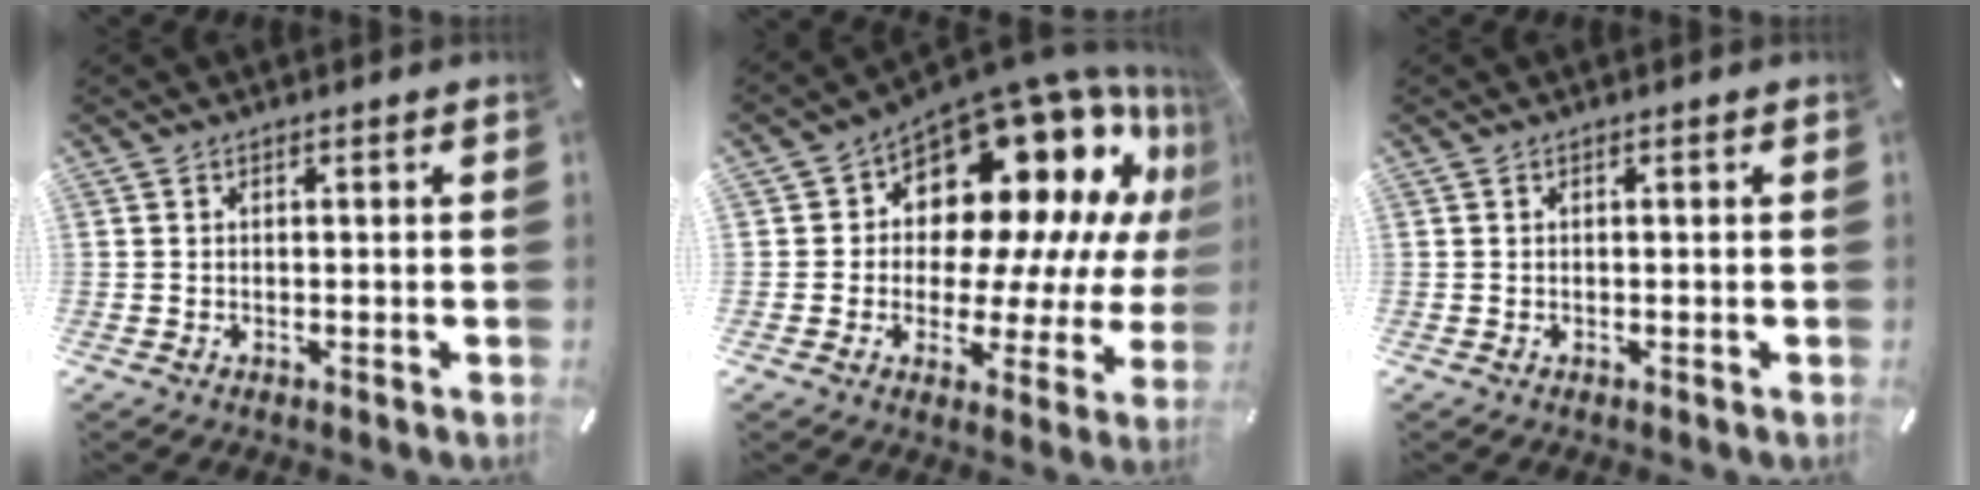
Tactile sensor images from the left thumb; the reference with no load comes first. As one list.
[{"total": 20.4, "force": [11.2, 11.6, 12.5], "torque": [-0.179, -0.104, 0.197]}, {"total": 0.0}]